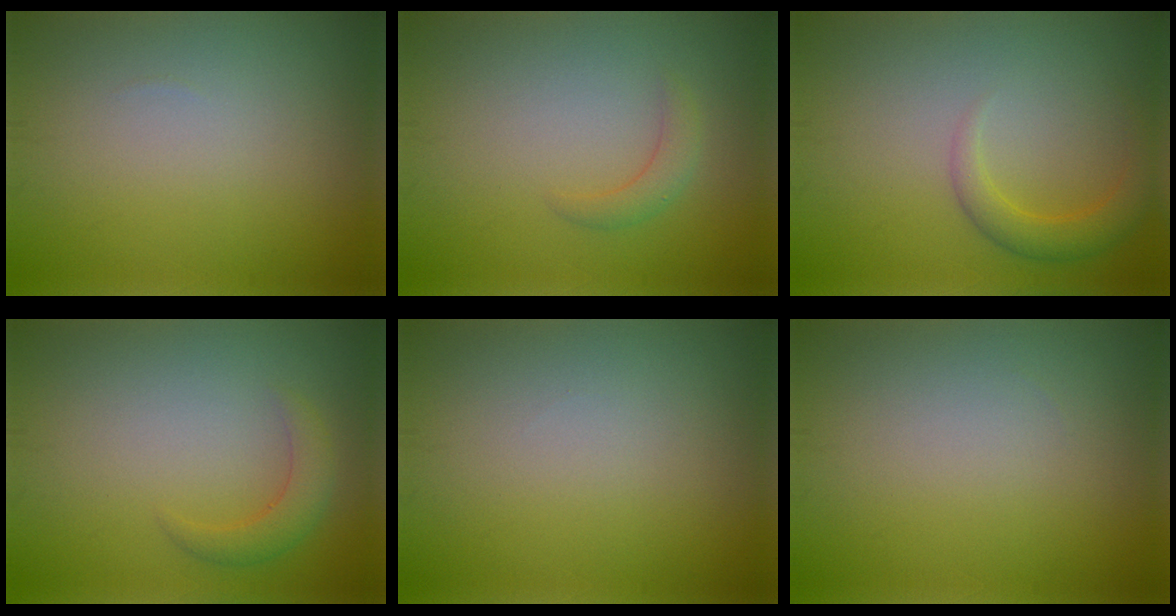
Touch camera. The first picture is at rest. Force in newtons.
{"total": 1.6, "press": 1.6, "slide": 0.1}
{"total": 2.7, "press": 2.7, "slide": 0.2}
{"total": 2.3, "press": 2.3, "slide": 0.0}
{"total": 0.0}
{"total": 0.0}